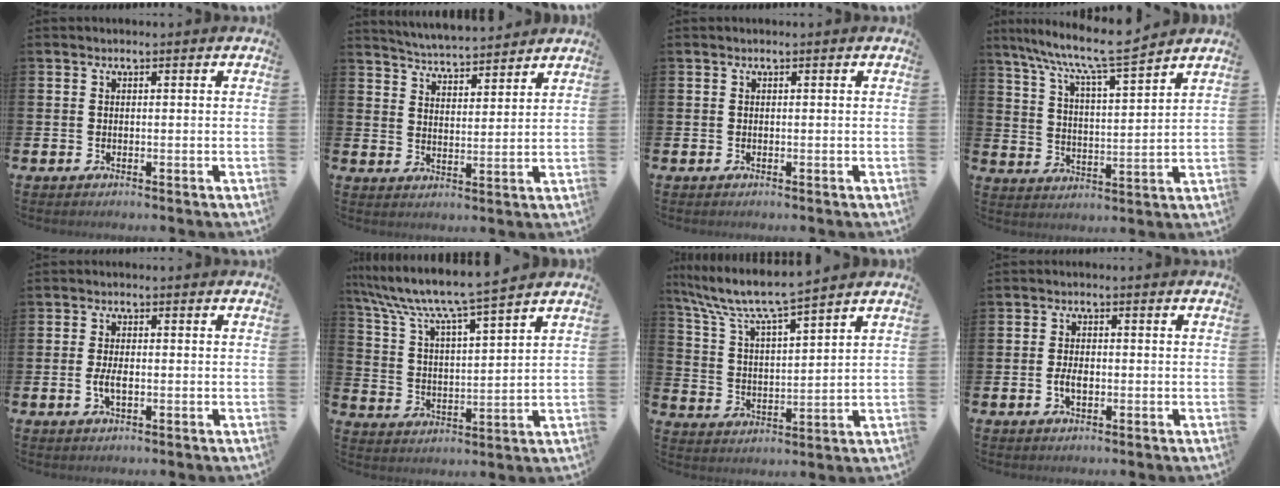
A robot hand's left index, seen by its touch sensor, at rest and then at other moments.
{"total": 5.0, "force": [5.0, 0.3, 0.2], "torque": [-0.023, -0.032, 0.088]}
{"total": 0.0}
{"total": 9.4, "force": [8.7, 0.2, 3.5], "torque": [-0.096, -0.058, 0.149]}
{"total": 2.5, "force": [-0.5, 1.2, 2.2], "torque": [-0.037, 0.000, -0.010]}
{"total": 8.0, "force": [7.3, 0.0, 3.1], "torque": [-0.094, -0.052, 0.122]}
{"total": 7.9, "force": [7.2, 0.4, 3.1], "torque": [-0.092, -0.044, 0.123]}
{"total": 2.6, "force": [-0.6, 1.4, 2.1], "torque": [-0.027, -0.002, -0.014]}